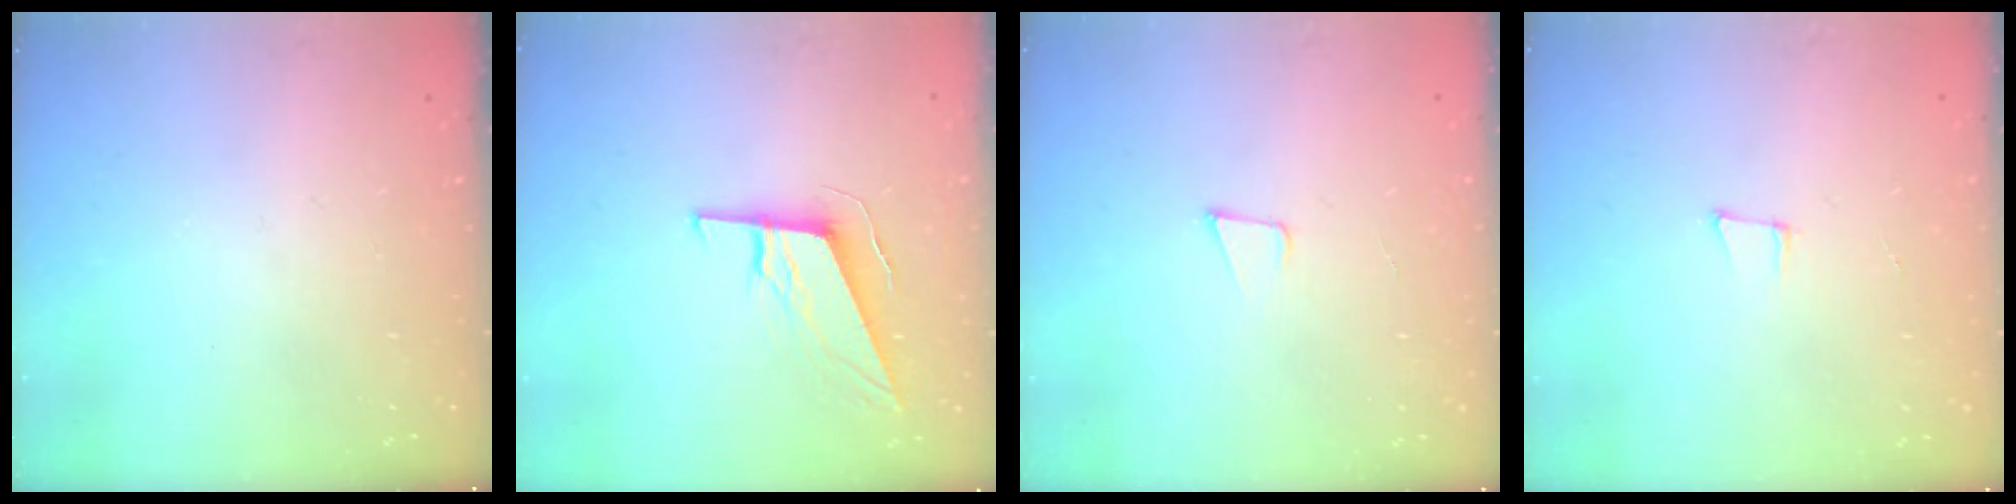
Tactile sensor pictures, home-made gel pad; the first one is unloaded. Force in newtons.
{"total": 11.2, "press": 11.0, "slide": 2.4}
{"total": 5.0, "press": 4.2, "slide": 2.8}
{"total": 5.0, "press": 4.1, "slide": 2.9}